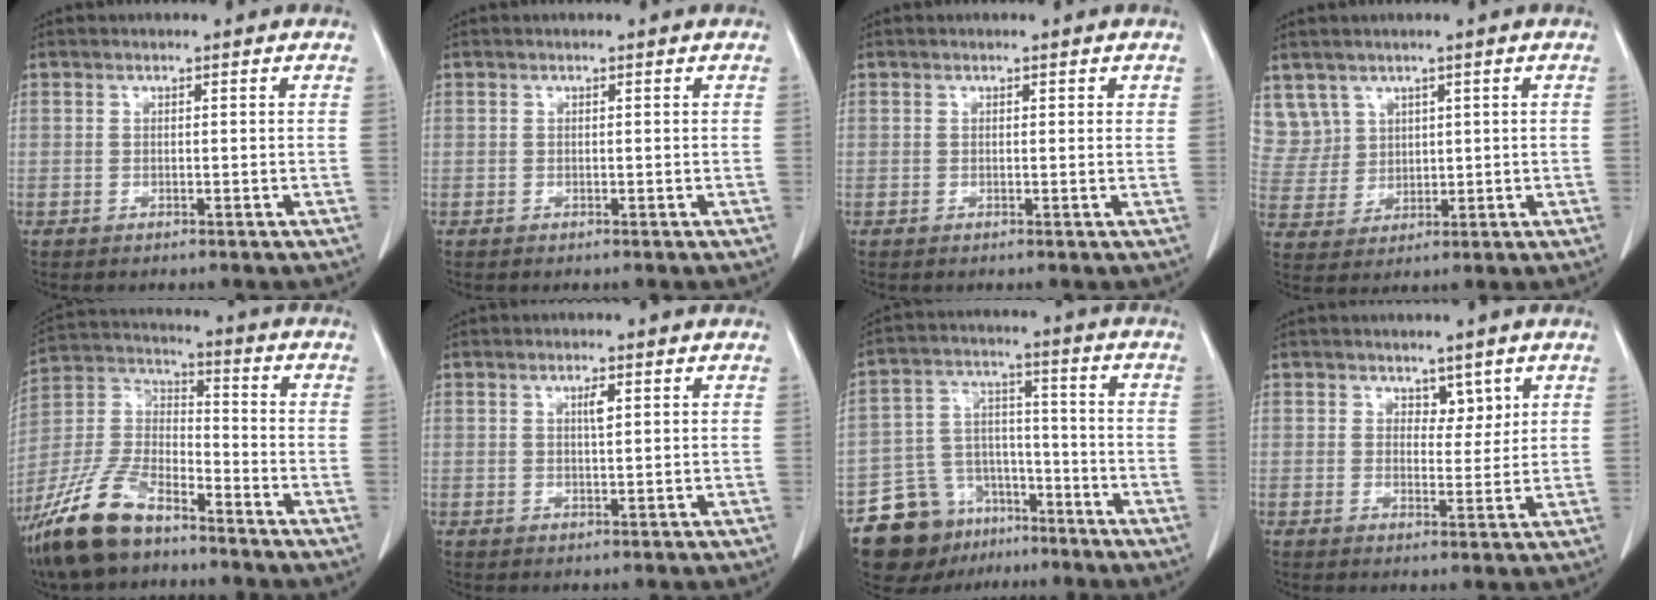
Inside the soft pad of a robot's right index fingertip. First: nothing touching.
{"total": 0.0}
{"total": 0.7, "force": [0.4, 0.3, 0.4], "torque": [-0.002, 0.000, 0.002]}
{"total": 6.8, "force": [3.9, 5.6, -0.1], "torque": [-0.001, 0.013, 0.093]}
{"total": 14.8, "force": [-11.0, 5.1, 8.5], "torque": [-0.188, -0.004, -0.210]}
{"total": 1.6, "force": [0.6, 0.2, 1.4], "torque": [-0.026, 0.000, 0.010]}
{"total": 12.6, "force": [-8.9, 8.0, 4.0], "torque": [-0.075, 0.043, -0.145]}
{"total": 2.9, "force": [1.7, 1.7, 1.6], "torque": [-0.012, -0.003, 0.029]}